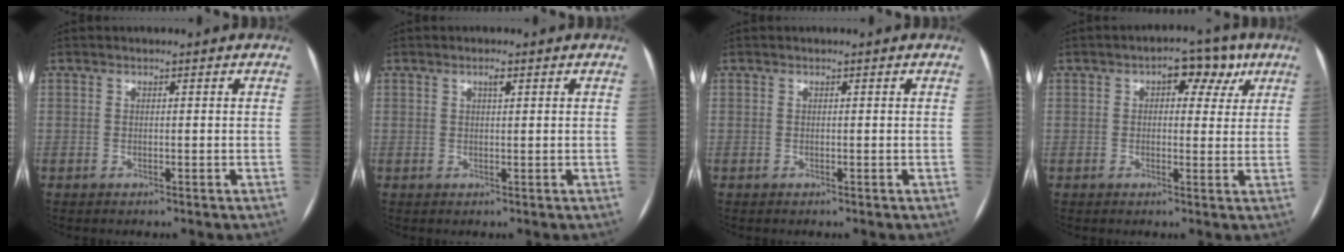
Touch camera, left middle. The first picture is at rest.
{"total": 1.2, "force": [0.7, 0.2, 1.0], "torque": [-0.019, 0.002, 0.011]}
{"total": 0.0}
{"total": 5.5, "force": [2.5, 3.2, 3.8], "torque": [-0.040, 0.023, 0.027]}